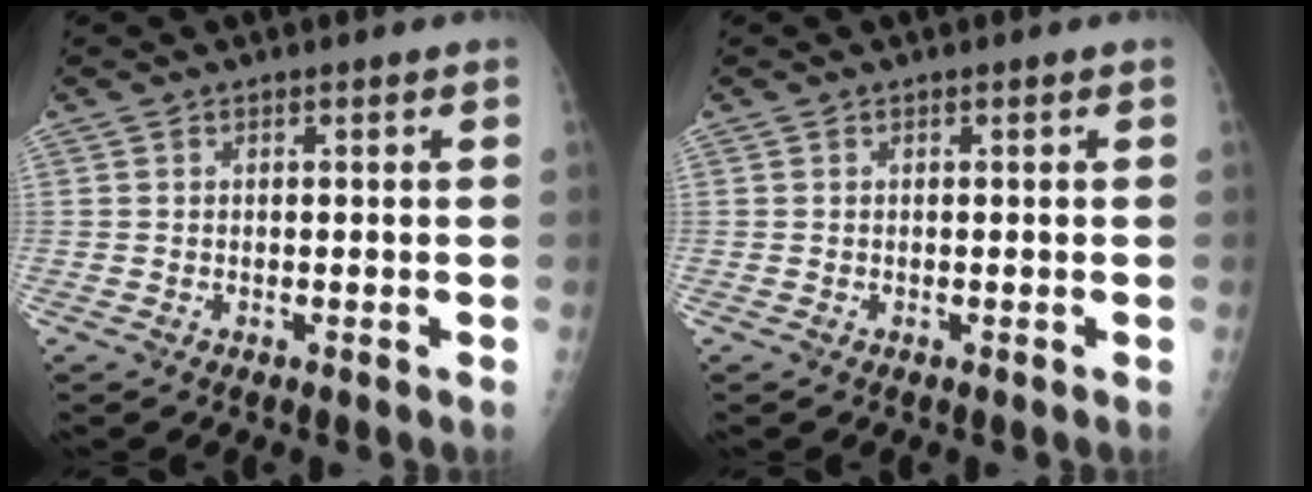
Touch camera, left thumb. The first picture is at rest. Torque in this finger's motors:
{"motor_torque": [0.00, 0.00, -0.02, -0.02, 0.00]}